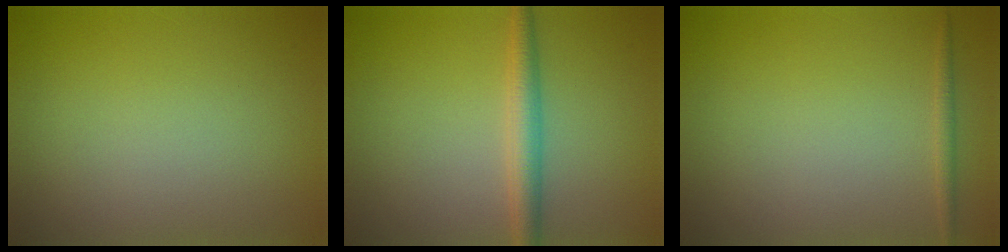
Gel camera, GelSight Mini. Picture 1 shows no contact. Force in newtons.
{"total": 2.7, "press": 2.7, "slide": 0.0}
{"total": 0.8, "press": 0.8, "slide": 0.1}